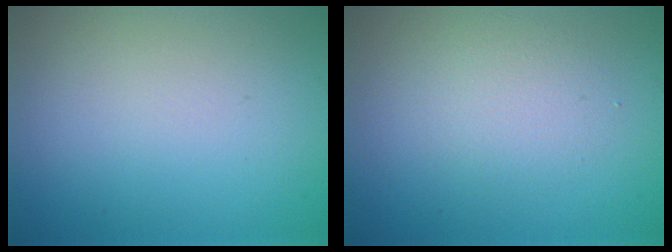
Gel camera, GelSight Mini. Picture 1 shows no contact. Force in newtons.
{"total": 2.3, "press": 2.3, "slide": 0.1}